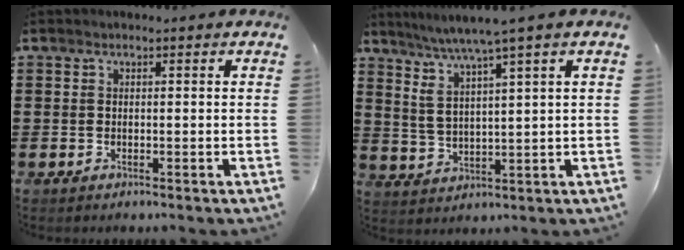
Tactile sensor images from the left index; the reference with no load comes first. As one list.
[{"total": 5.0, "force": [3.6, -0.6, 3.4], "torque": [-0.076, -0.019, 0.058]}]